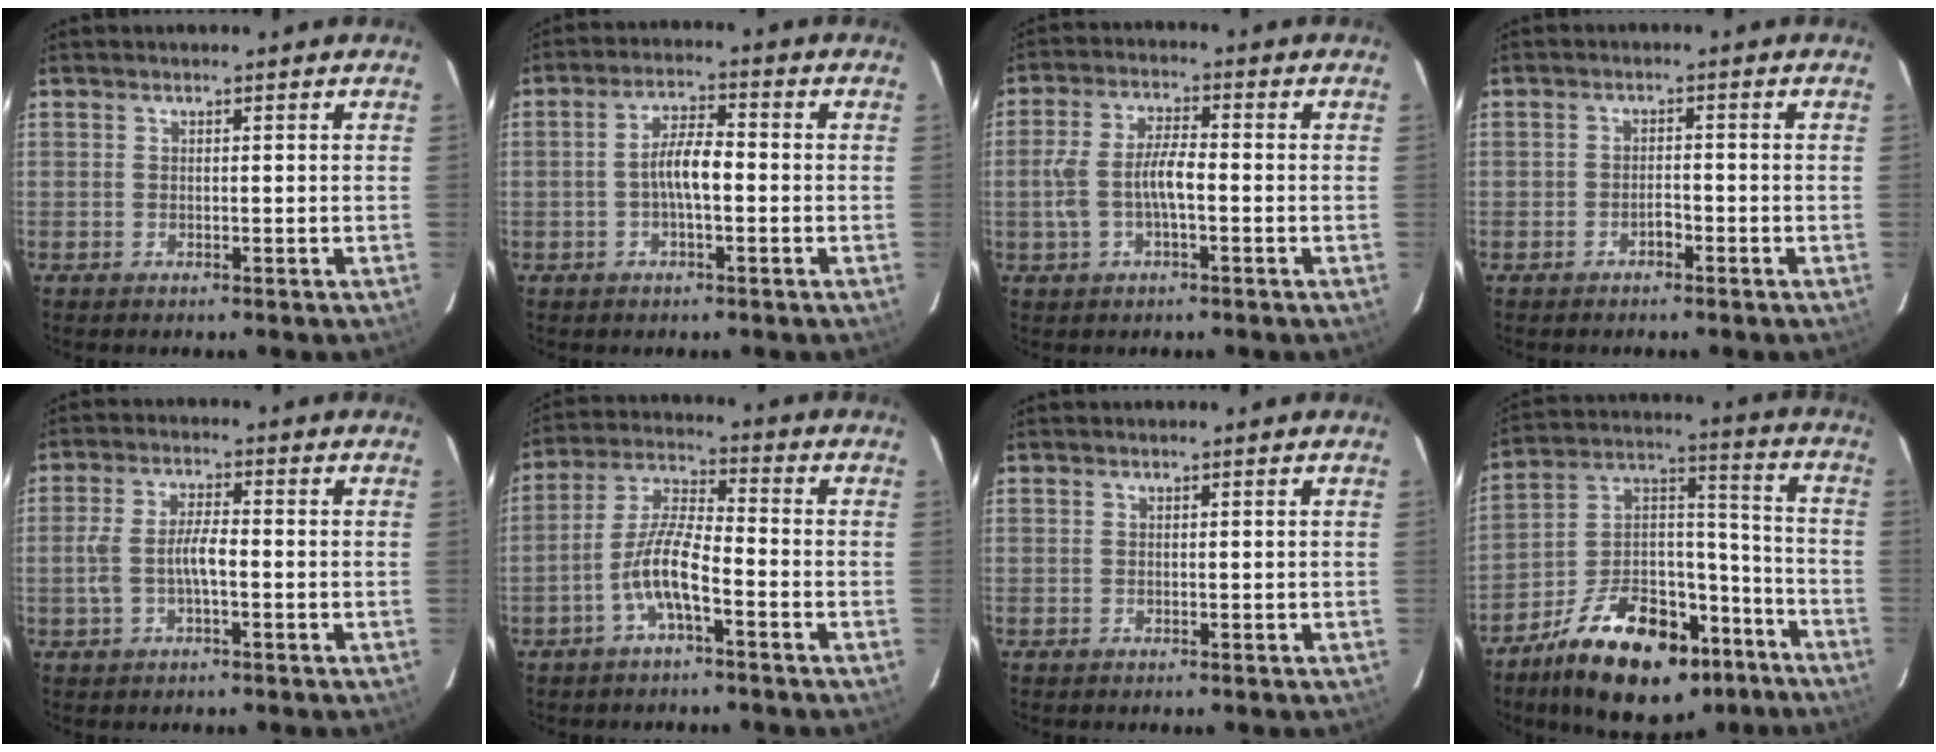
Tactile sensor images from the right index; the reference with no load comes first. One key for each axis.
{"total": 5.4, "fx": -1.2, "fy": 1.5, "fz": 5.0, "tx": -0.095, "ty": 0.011, "tz": -0.021}
{"total": 7.0, "fx": -1.6, "fy": 2.4, "fz": 6.4, "tx": -0.133, "ty": 0.009, "tz": -0.025}
{"total": 1.7, "fx": -1.3, "fy": 0.8, "fz": 0.7, "tx": -0.014, "ty": 0.006, "tz": -0.021}
{"total": 5.7, "fx": -1.4, "fy": 1.8, "fz": 5.2, "tx": -0.109, "ty": 0.007, "tz": -0.024}
{"total": 7.9, "fx": -3.8, "fy": 1.6, "fz": 6.7, "tx": -0.146, "ty": 0.009, "tz": -0.074}
{"total": 0.0}
{"total": 24.2, "fx": -16.1, "fy": 11.6, "fz": 13.9, "tx": -0.238, "ty": 0.043, "tz": -0.240}